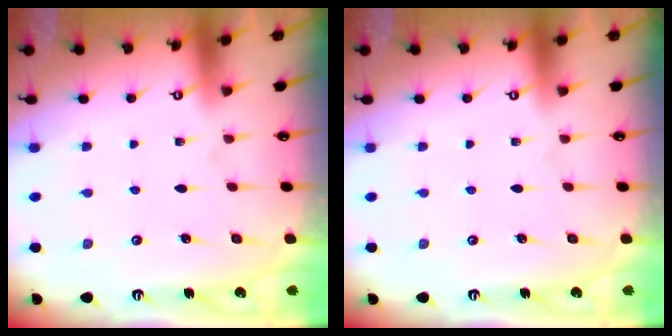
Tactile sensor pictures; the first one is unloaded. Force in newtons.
{"total": 0.0}